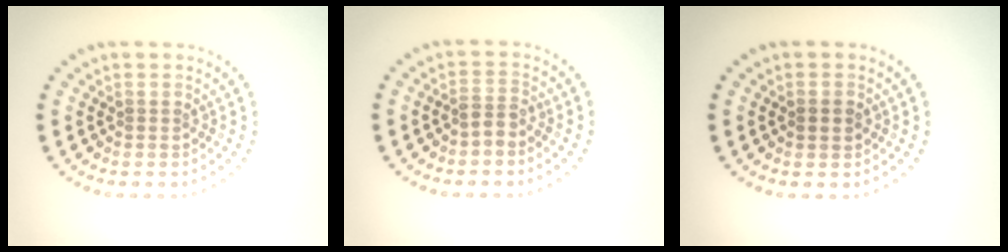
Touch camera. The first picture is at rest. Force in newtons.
{"total": 1.8, "press": 1.4, "slide": 1.2}
{"total": 1.8, "press": 1.8, "slide": 0.1}